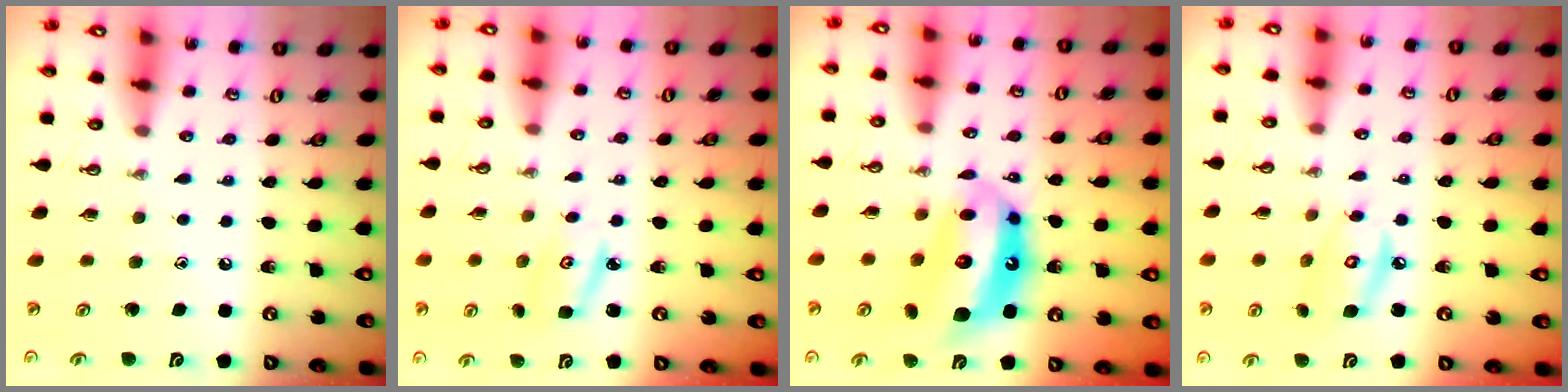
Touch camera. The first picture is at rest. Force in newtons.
{"total": 2.8, "press": 2.8, "slide": 0.2}
{"total": 14.8, "press": 14.7, "slide": 1.8}
{"total": 7.7, "press": 7.7, "slide": 0.5}